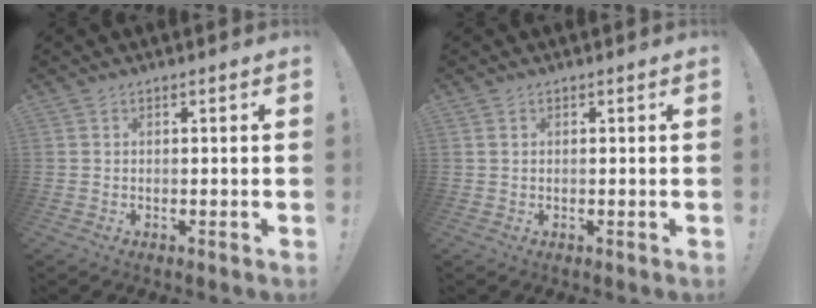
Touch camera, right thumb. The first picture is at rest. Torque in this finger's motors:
{"motor_torque": [0.05, -0.12, -0.07, -0.07, -0.01]}